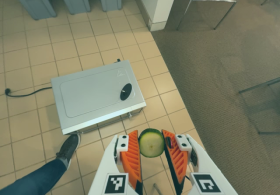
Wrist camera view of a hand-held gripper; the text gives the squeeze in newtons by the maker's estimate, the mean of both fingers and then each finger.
{"total": 7.9, "left": 7.8, "right": 8.0}